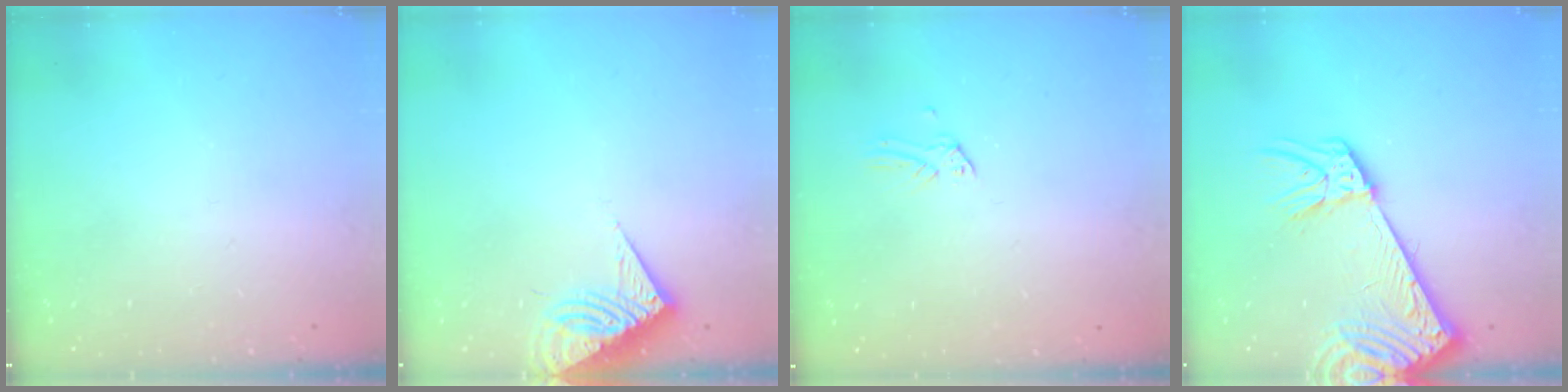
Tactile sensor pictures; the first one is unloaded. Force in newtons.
{"total": 8.0, "press": 7.9, "slide": 0.8}
{"total": 0.0}
{"total": 9.3, "press": 8.9, "slide": 2.5}